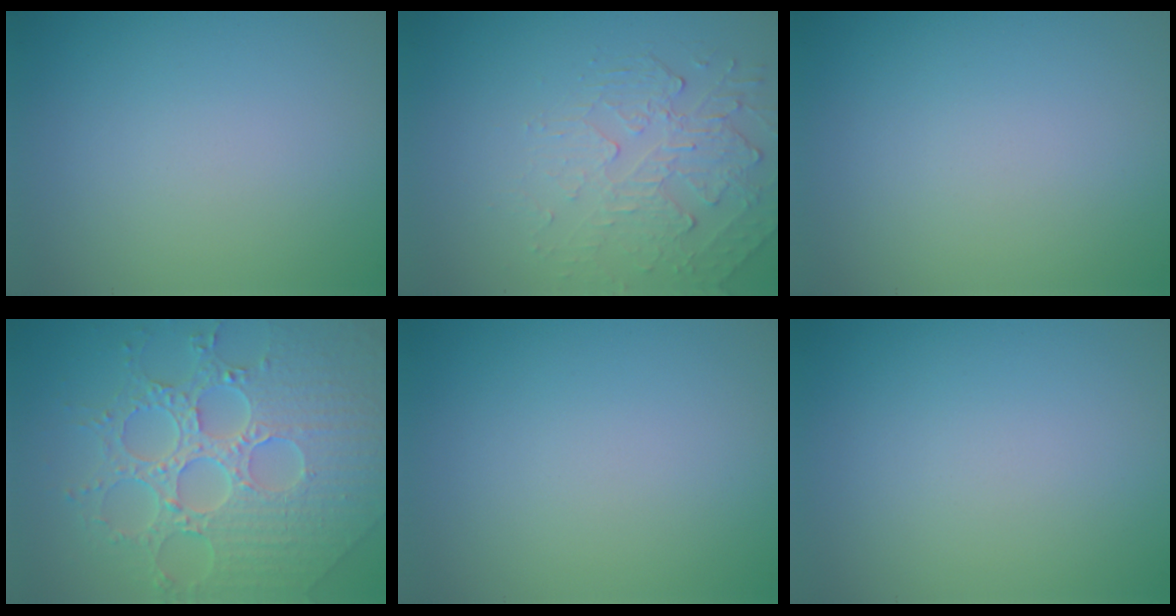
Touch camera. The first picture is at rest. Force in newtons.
{"total": 2.4, "press": 1.7, "slide": 1.7}
{"total": 0.0}
{"total": 8.7, "press": 6.3, "slide": 5.9}
{"total": 0.0}
{"total": 0.0}